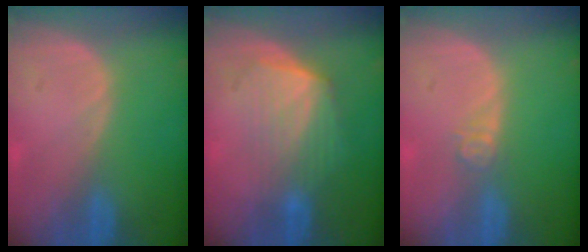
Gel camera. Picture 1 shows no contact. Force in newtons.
{"total": 7.2, "press": 6.5, "slide": 3.0}
{"total": 2.4, "press": 2.0, "slide": 1.3}